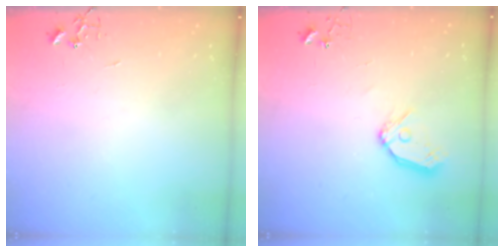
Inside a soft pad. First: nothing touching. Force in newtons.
{"total": 9.9, "press": 9.8, "slide": 1.3}